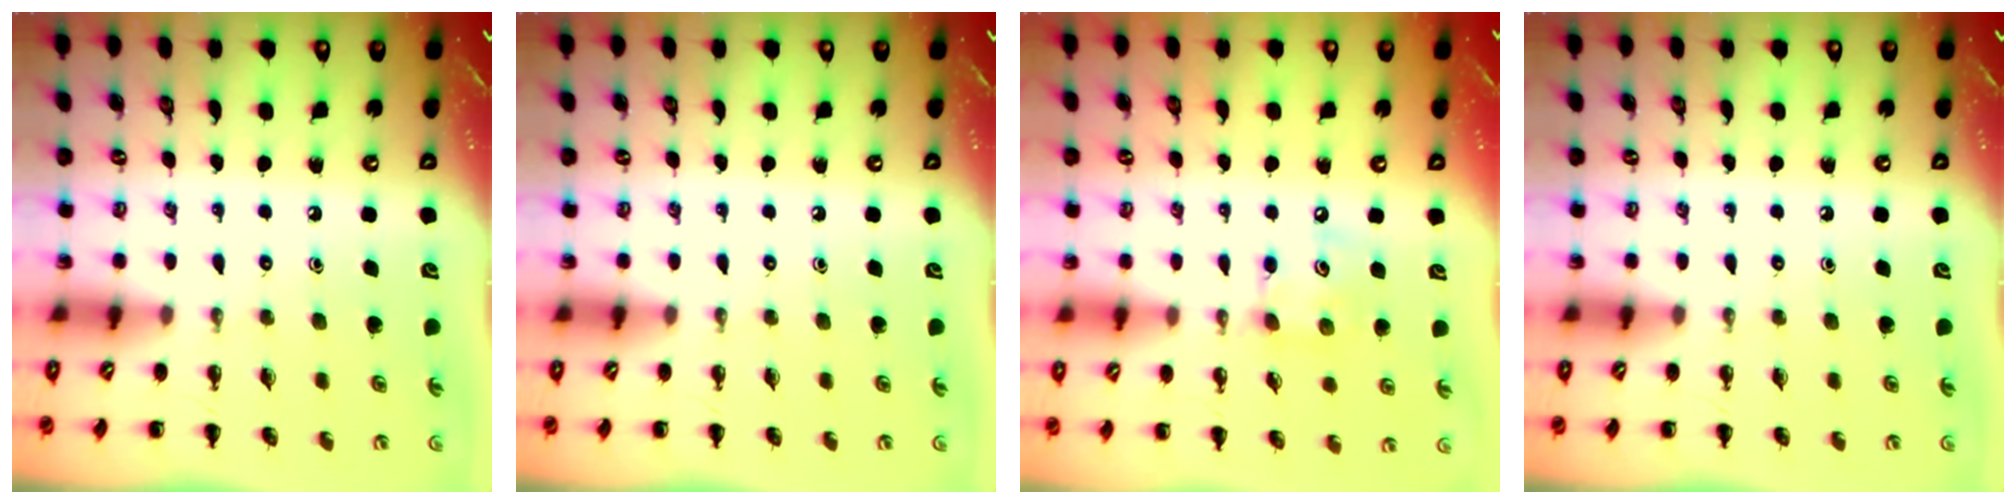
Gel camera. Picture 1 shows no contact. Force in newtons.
{"total": 0.0}
{"total": 6.4, "press": 6.4, "slide": 0.8}
{"total": 0.0}